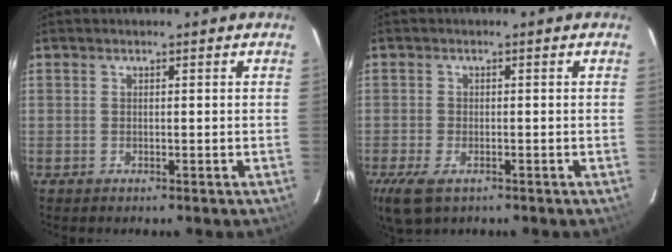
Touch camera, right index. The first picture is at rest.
{"total": 6.1, "force": [-3.4, 3.1, 4.0], "torque": [-0.094, -0.020, -0.062]}